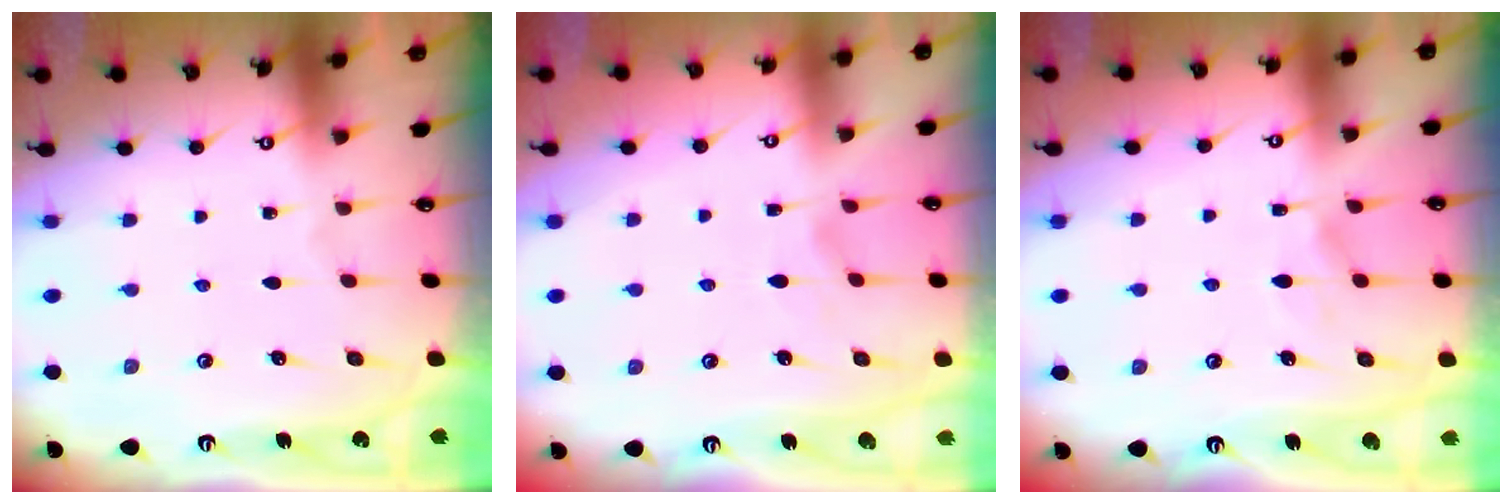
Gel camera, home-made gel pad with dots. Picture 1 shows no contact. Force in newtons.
{"total": 2.9, "press": 2.7, "slide": 1.0}
{"total": 5.1, "press": 5.1, "slide": 0.5}